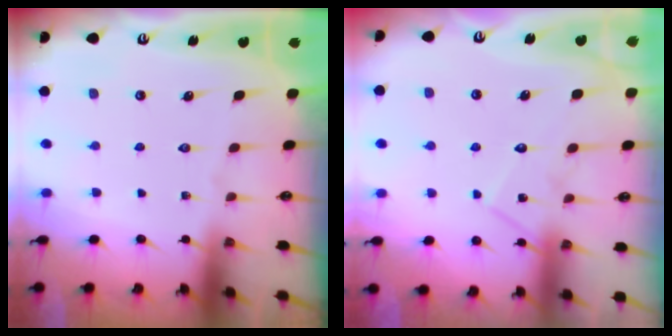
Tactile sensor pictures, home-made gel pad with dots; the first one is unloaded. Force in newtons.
{"total": 10.8, "press": 10.8, "slide": 0.7}